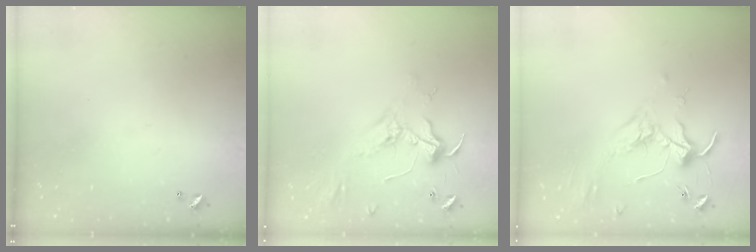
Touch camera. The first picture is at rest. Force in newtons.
{"total": 2.4, "press": 2.3, "slide": 0.8}
{"total": 1.7, "press": 1.7, "slide": 0.4}